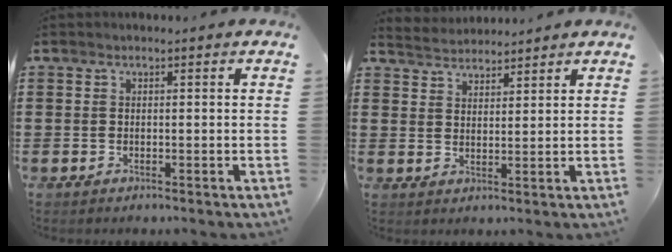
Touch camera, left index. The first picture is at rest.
{"total": 3.0, "force": [2.9, 0.2, -0.4], "torque": [-0.002, -0.008, 0.055]}